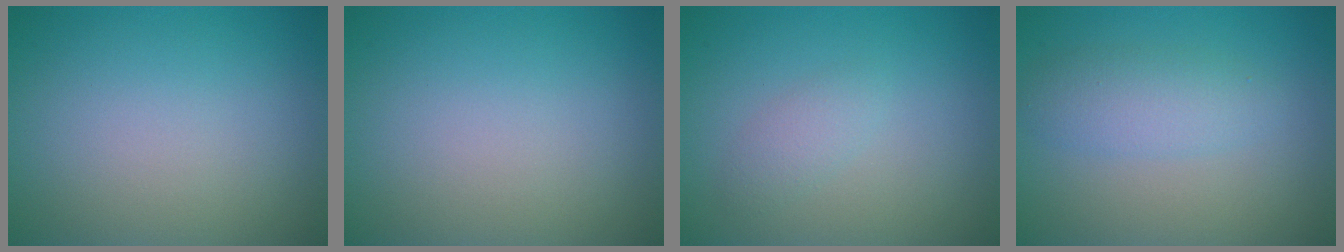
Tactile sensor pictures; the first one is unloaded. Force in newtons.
{"total": 0.0}
{"total": 1.4, "press": 1.4, "slide": 0.1}
{"total": 2.8, "press": 2.8, "slide": 0.1}